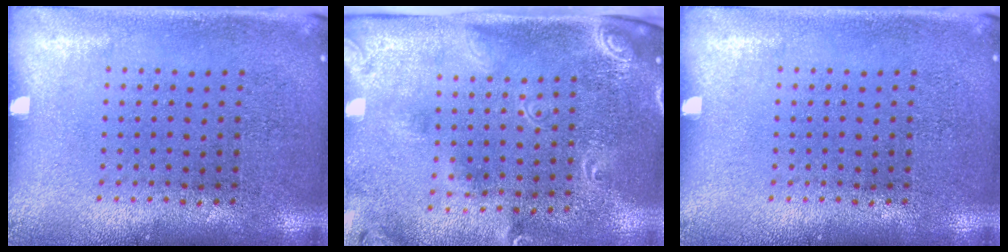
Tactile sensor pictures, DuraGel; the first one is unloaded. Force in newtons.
{"total": 2.4, "press": 1.8, "slide": 1.6}
{"total": 0.0}